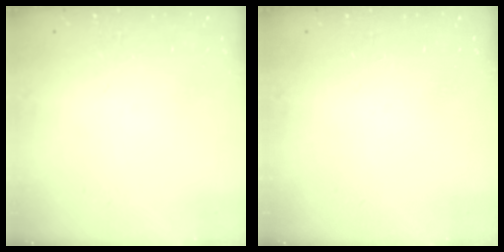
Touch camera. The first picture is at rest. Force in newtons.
{"total": 0.0}